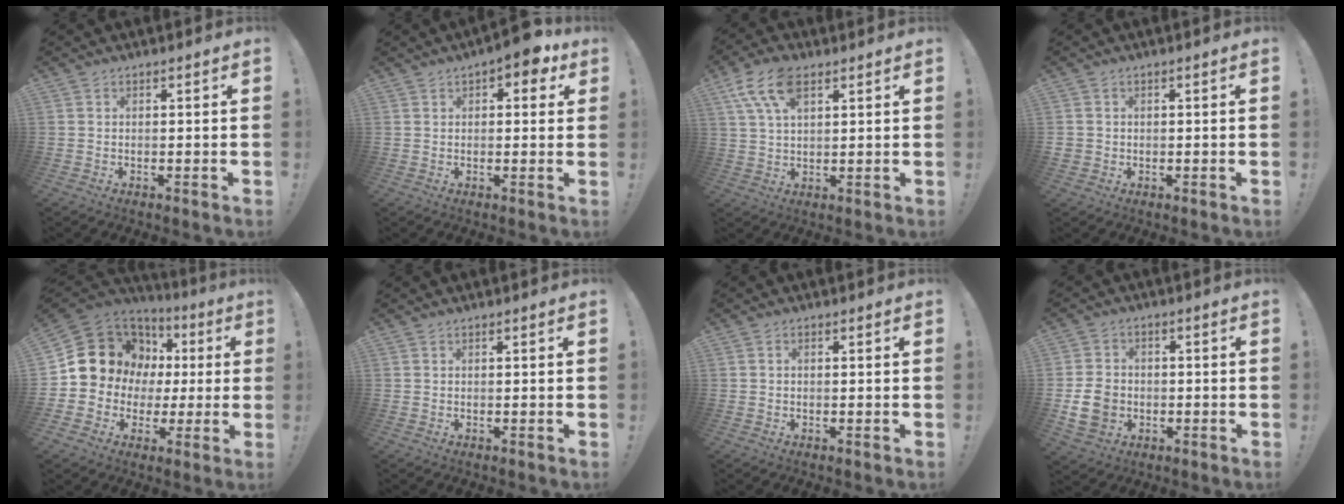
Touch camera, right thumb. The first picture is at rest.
{"total": 5.2, "force": [2.7, 2.6, 3.6], "torque": [-0.041, -0.006, 0.044]}
{"total": 11.0, "force": [5.2, 5.6, 8.0], "torque": [-0.155, -0.002, 0.099]}
{"total": 1.9, "force": [0.0, 1.7, 0.8], "torque": [-0.015, 0.003, 0.002]}
{"total": 13.1, "force": [4.6, 11.6, 4.1], "torque": [-0.061, -0.032, 0.115]}
{"total": 0.0}
{"total": 0.7, "force": [0.0, 0.5, 0.5], "torque": [-0.015, 0.006, 0.000]}
{"total": 9.7, "force": [-2.0, 7.8, 5.4], "torque": [-0.090, 0.010, -0.035]}